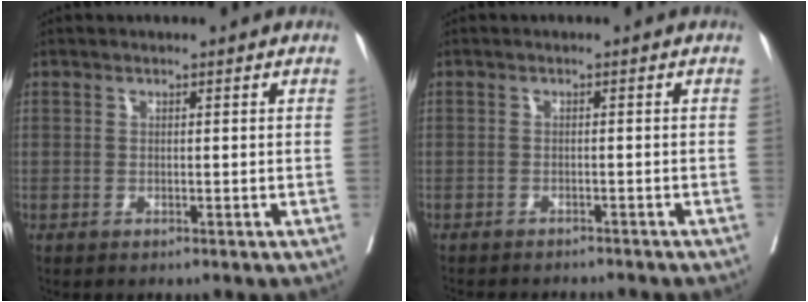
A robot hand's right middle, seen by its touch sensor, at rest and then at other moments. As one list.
[{"total": 7.5, "force": [-7.0, 1.3, 2.3], "torque": [-0.025, -0.008, -0.088]}]